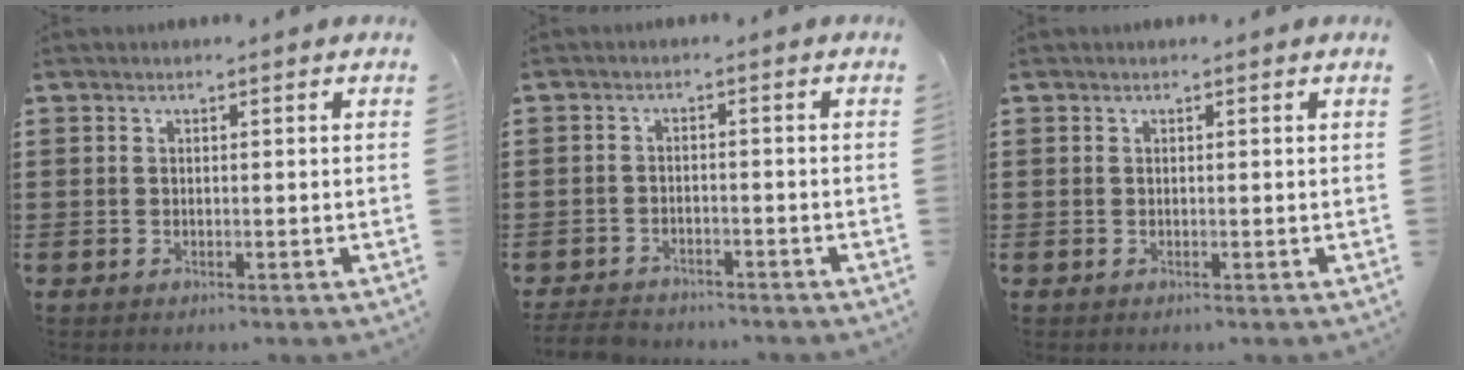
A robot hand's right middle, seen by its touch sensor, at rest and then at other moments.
{"total": 3.5, "force": [-3.4, 0.8, 0.3], "torque": [-0.015, 0.000, -0.074]}
{"total": 0.0}